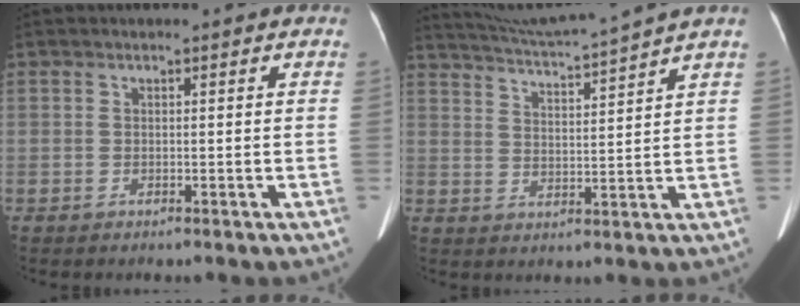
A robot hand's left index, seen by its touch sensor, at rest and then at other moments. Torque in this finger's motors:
{"motor_torque": [-0.48, -1.40, -0.05, 0.07]}